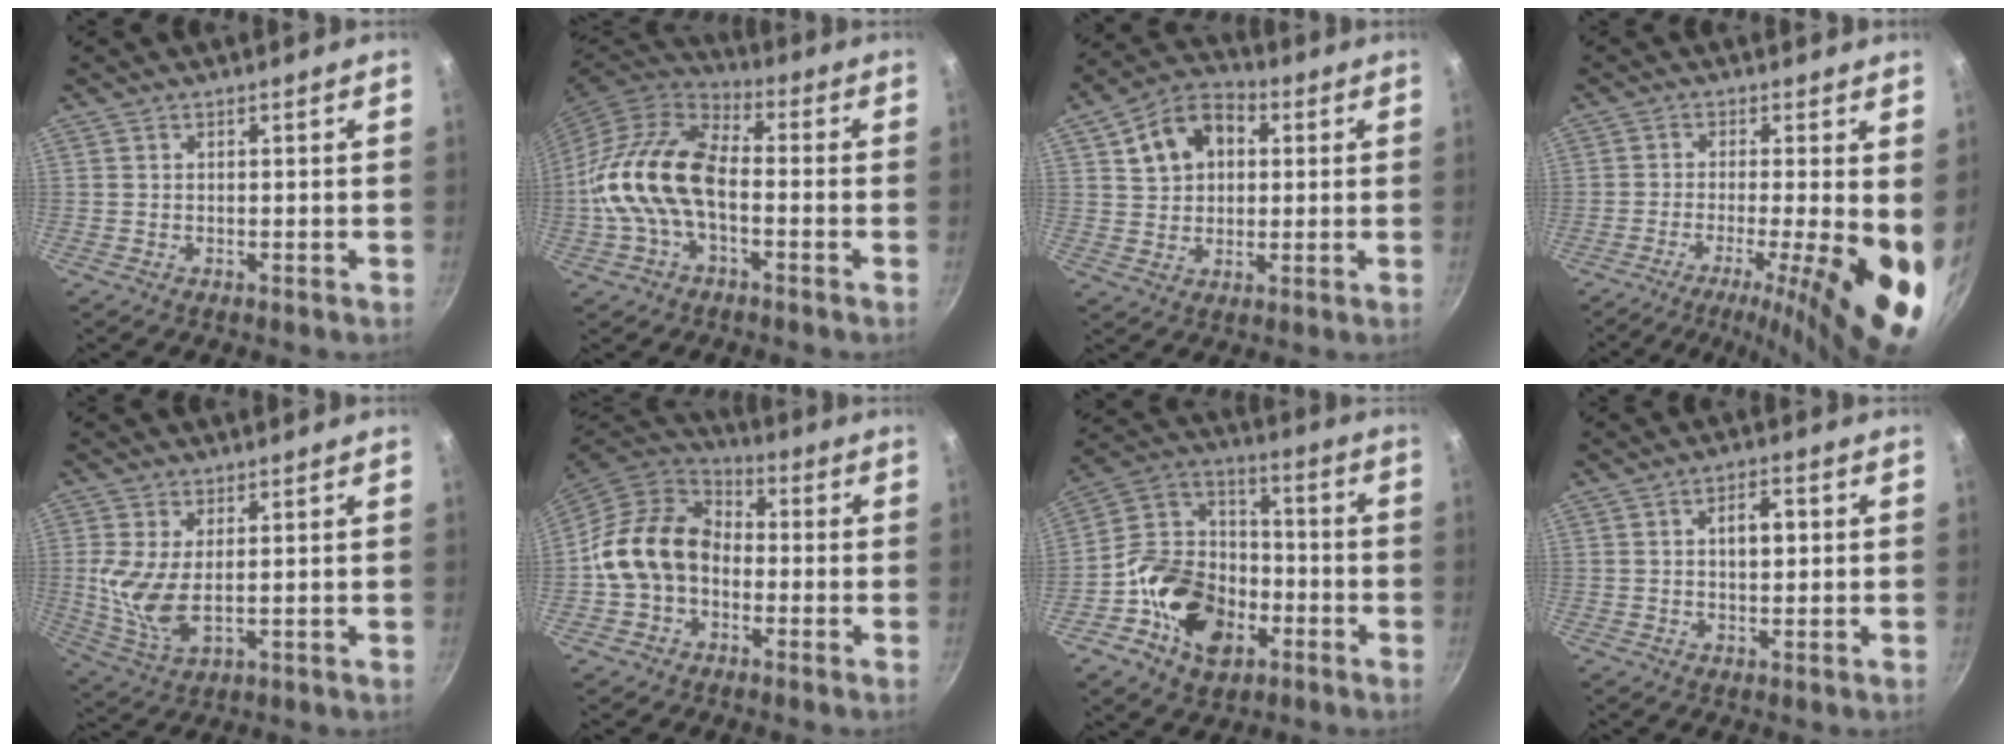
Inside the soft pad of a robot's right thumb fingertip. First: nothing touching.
{"total": 16.1, "force": [-2.4, 9.4, 12.8], "torque": [-0.230, 0.038, -0.057]}
{"total": 11.6, "force": [3.4, 8.6, 7.0], "torque": [-0.096, 0.019, 0.045]}
{"total": 12.3, "force": [-3.0, 2.0, 11.7], "torque": [-0.174, -0.004, -0.049]}
{"total": 8.3, "force": [1.3, 4.0, 7.2], "torque": [-0.152, -0.014, 0.034]}
{"total": 14.3, "force": [-1.5, 11.1, 8.9], "torque": [-0.124, 0.036, -0.044]}
{"total": 18.8, "force": [-7.1, 13.7, 10.7], "torque": [-0.166, 0.049, -0.136]}
{"total": 4.8, "force": [0.8, 2.5, 4.0], "torque": [-0.047, 0.008, 0.010]}